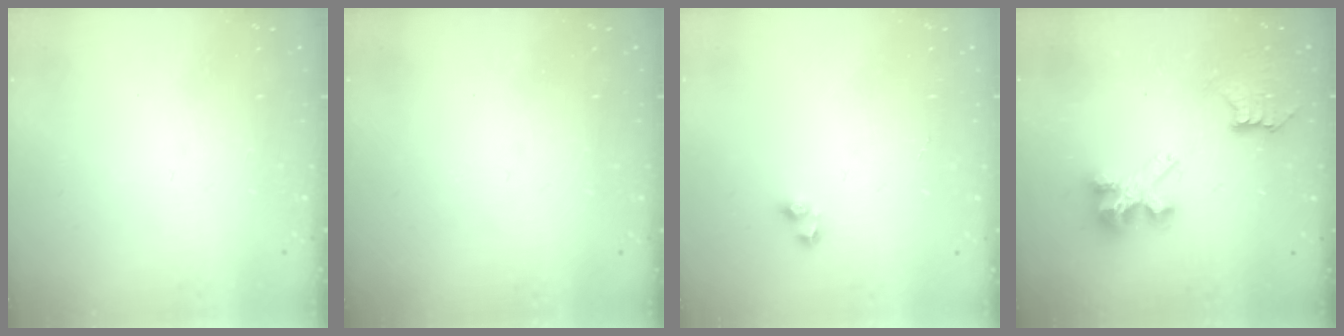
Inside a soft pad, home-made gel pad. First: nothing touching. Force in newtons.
{"total": 0.7, "press": 0.6, "slide": 0.4}
{"total": 2.7, "press": 2.6, "slide": 0.6}
{"total": 6.4, "press": 6.4, "slide": 0.1}